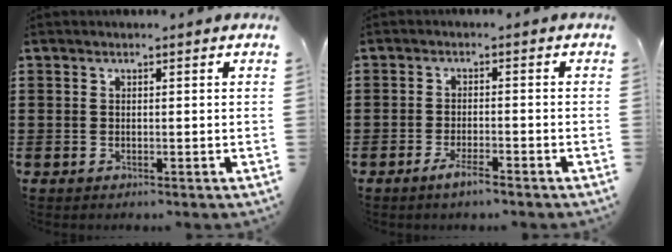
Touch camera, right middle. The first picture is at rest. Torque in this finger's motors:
{"motor_torque": [1.01, -0.45, 0.03, 0.07]}